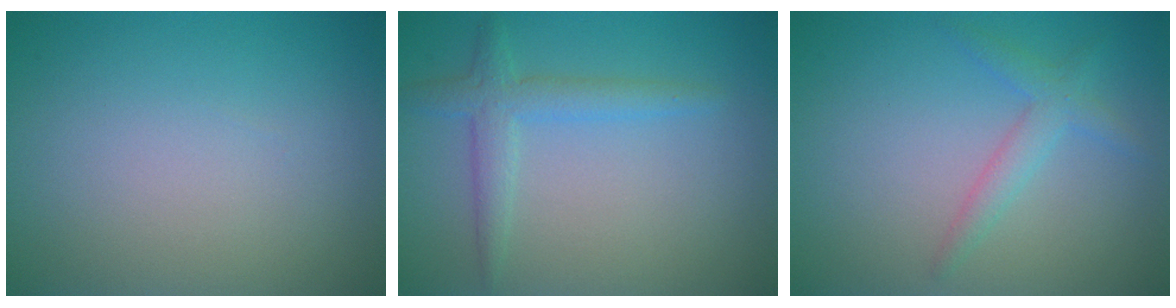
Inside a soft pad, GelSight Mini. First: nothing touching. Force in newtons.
{"total": 2.6, "press": 2.6, "slide": 0.1}
{"total": 2.1, "press": 2.1, "slide": 0.0}